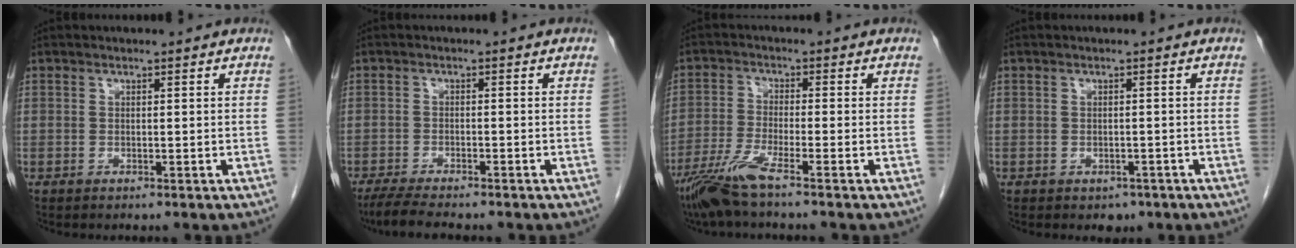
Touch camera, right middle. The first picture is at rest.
{"total": 6.3, "force": [-5.3, 0.9, 3.2], "torque": [-0.058, -0.016, -0.087]}
{"total": 6.5, "force": [-4.7, -0.4, 4.4], "torque": [-0.094, -0.022, -0.098]}
{"total": 2.0, "force": [-1.1, 1.5, 0.7], "torque": [-0.006, 0.003, -0.007]}